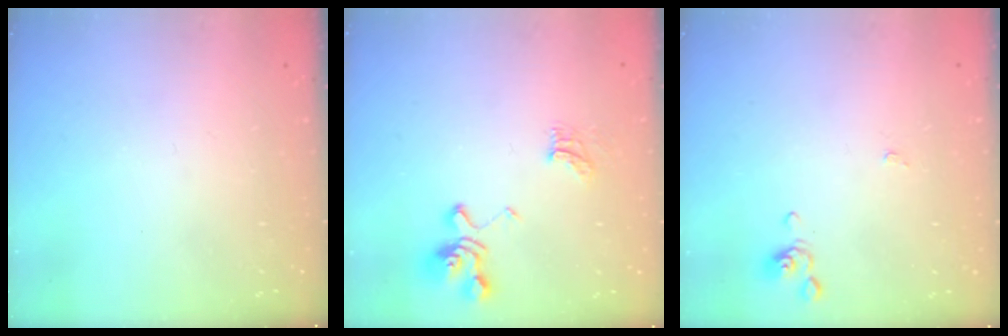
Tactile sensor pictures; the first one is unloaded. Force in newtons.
{"total": 7.2, "press": 7.1, "slide": 1.2}
{"total": 0.0}